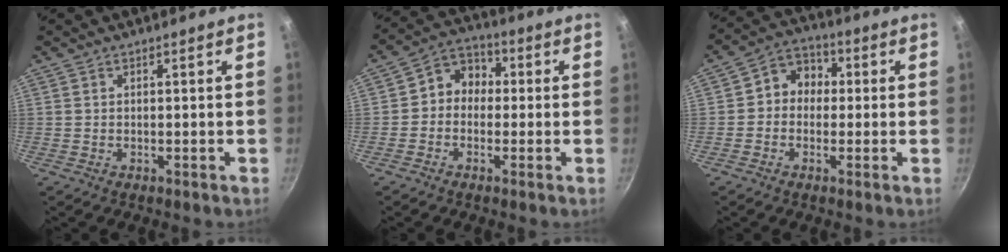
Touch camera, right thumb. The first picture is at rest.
{"total": 6.9, "force": [-0.2, 5.9, 3.6], "torque": [-0.020, 0.024, -0.026]}
{"total": 7.2, "force": [0.2, 6.2, 3.6], "torque": [-0.017, 0.020, -0.017]}